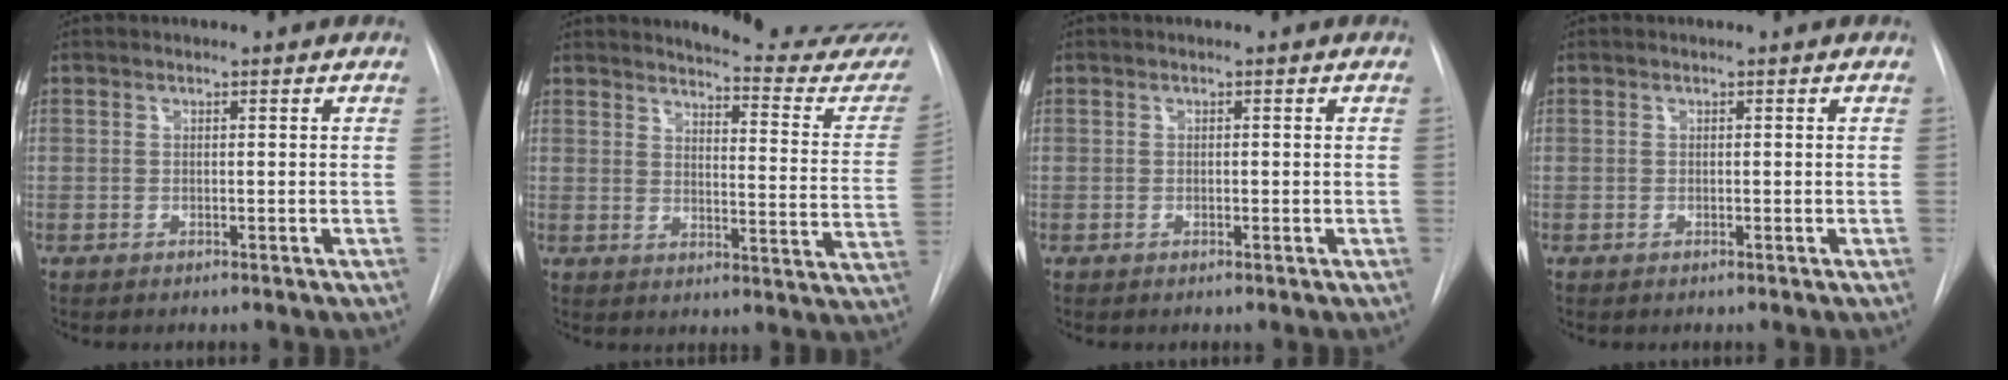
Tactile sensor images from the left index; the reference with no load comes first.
{"total": 17.9, "force": [17.5, 0.8, 3.8], "torque": [-0.041, -0.135, 0.185]}
{"total": 1.2, "force": [-1.2, -0.1, 0.0], "torque": [0.001, -0.005, -0.015]}
{"total": 0.0}